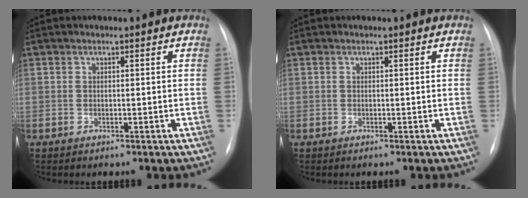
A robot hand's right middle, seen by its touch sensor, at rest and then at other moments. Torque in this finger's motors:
{"motor_torque": [0.00, 0.00, 0.00, 0.00]}